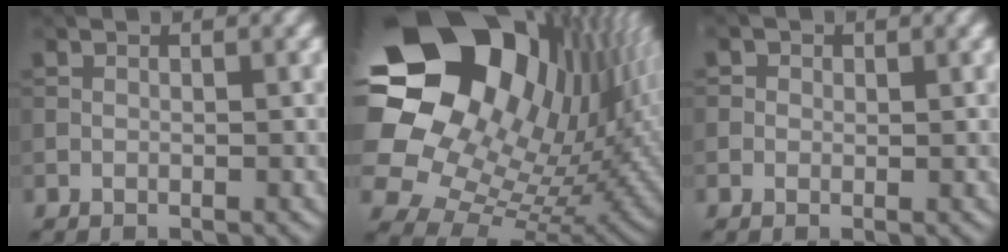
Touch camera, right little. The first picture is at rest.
{"total": 19.5, "force": [7.2, 13.3, 12.3], "torque": [-0.276, 0.021, 0.152]}
{"total": 1.3, "force": [-0.7, -0.6, -0.9], "torque": [0.021, -0.005, -0.022]}